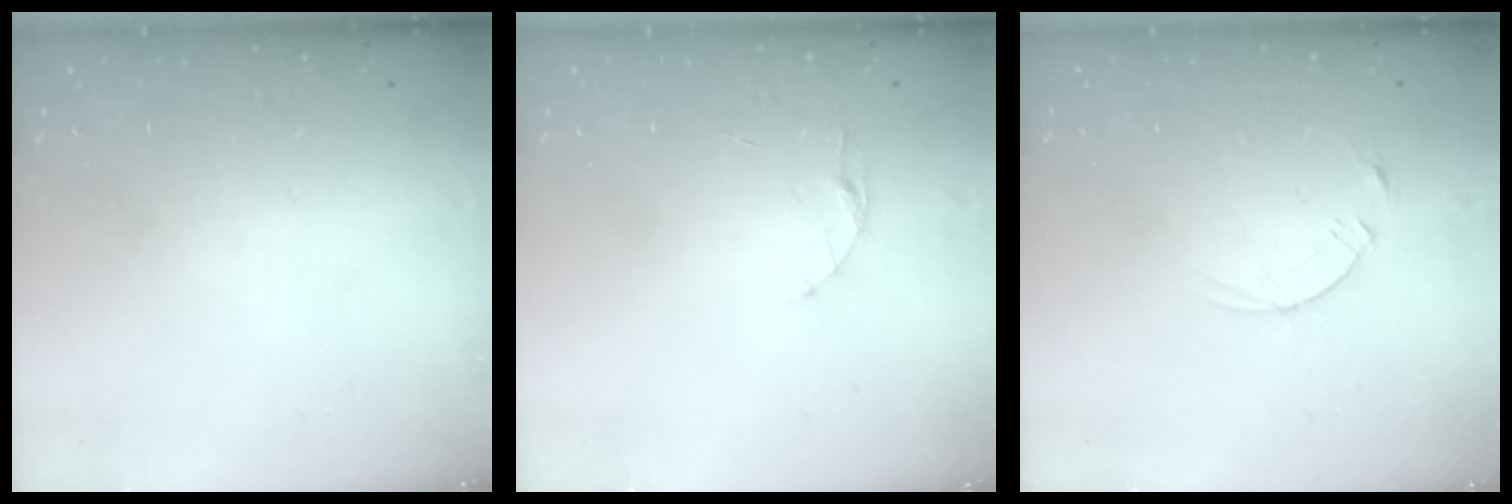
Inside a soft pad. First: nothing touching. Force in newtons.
{"total": 3.5, "press": 3.5, "slide": 0.3}
{"total": 2.5, "press": 2.5, "slide": 0.3}